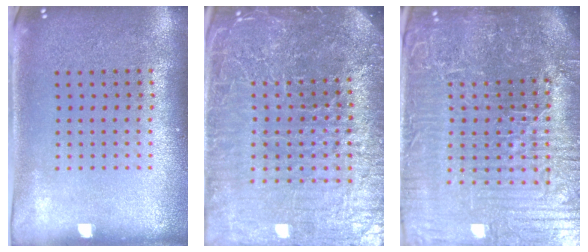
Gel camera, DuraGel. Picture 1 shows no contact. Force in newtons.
{"total": 6.6, "press": 5.9, "slide": 3.1}
{"total": 7.4, "press": 6.6, "slide": 3.5}